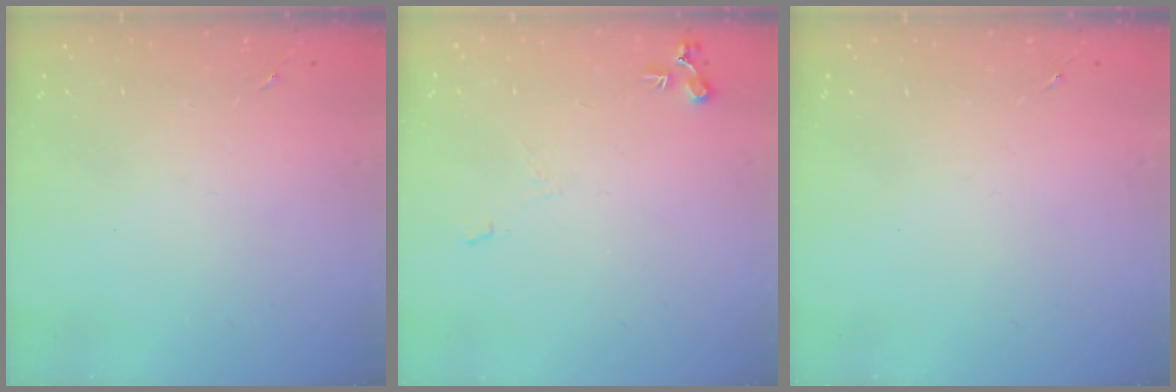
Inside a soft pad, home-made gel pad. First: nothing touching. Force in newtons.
{"total": 6.8, "press": 6.8, "slide": 0.9}
{"total": 0.0}